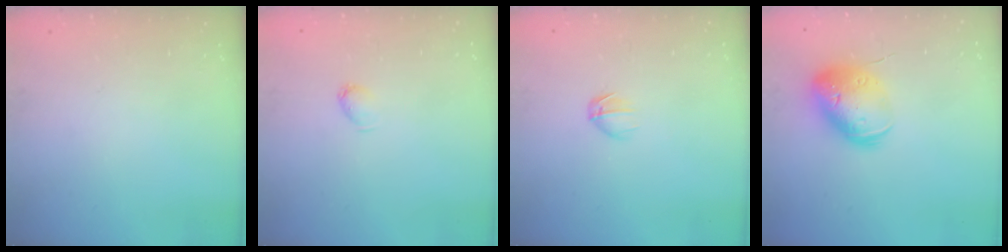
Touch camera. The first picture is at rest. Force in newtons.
{"total": 2.5, "press": 2.4, "slide": 0.4}
{"total": 3.7, "press": 3.6, "slide": 1.1}
{"total": 17.6, "press": 17.3, "slide": 2.9}